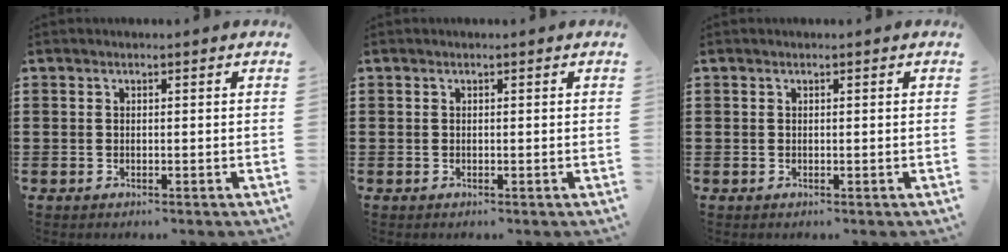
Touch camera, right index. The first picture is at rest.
{"total": 0.0}
{"total": 0.0}